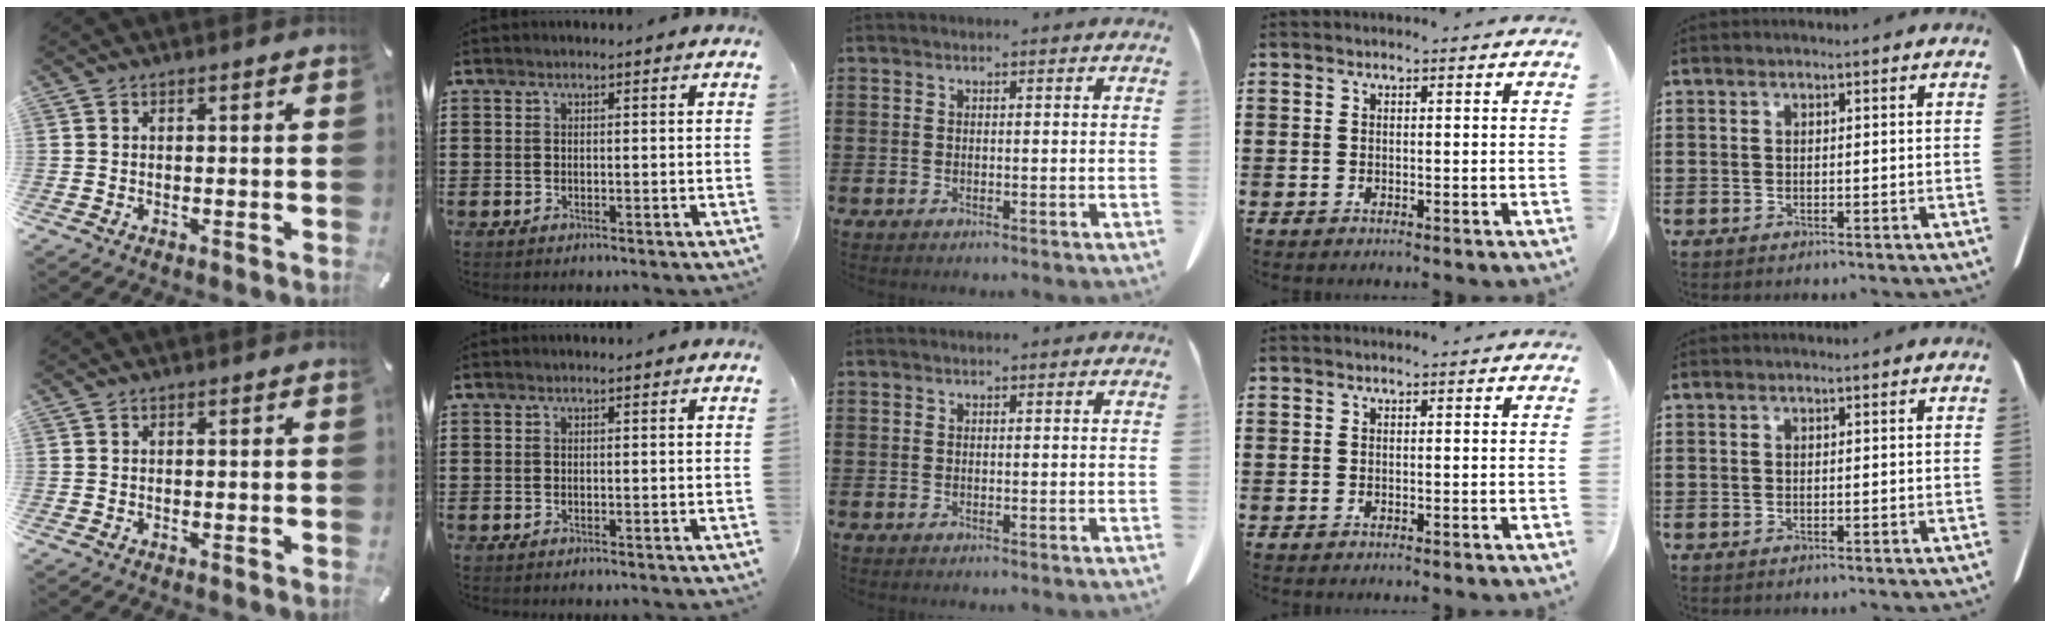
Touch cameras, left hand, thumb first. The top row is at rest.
{}